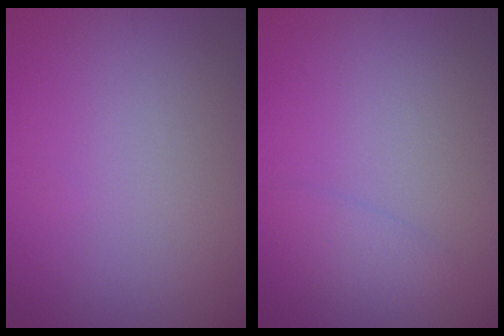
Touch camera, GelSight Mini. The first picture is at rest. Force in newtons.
{"total": 1.5, "press": 1.5, "slide": 0.2}